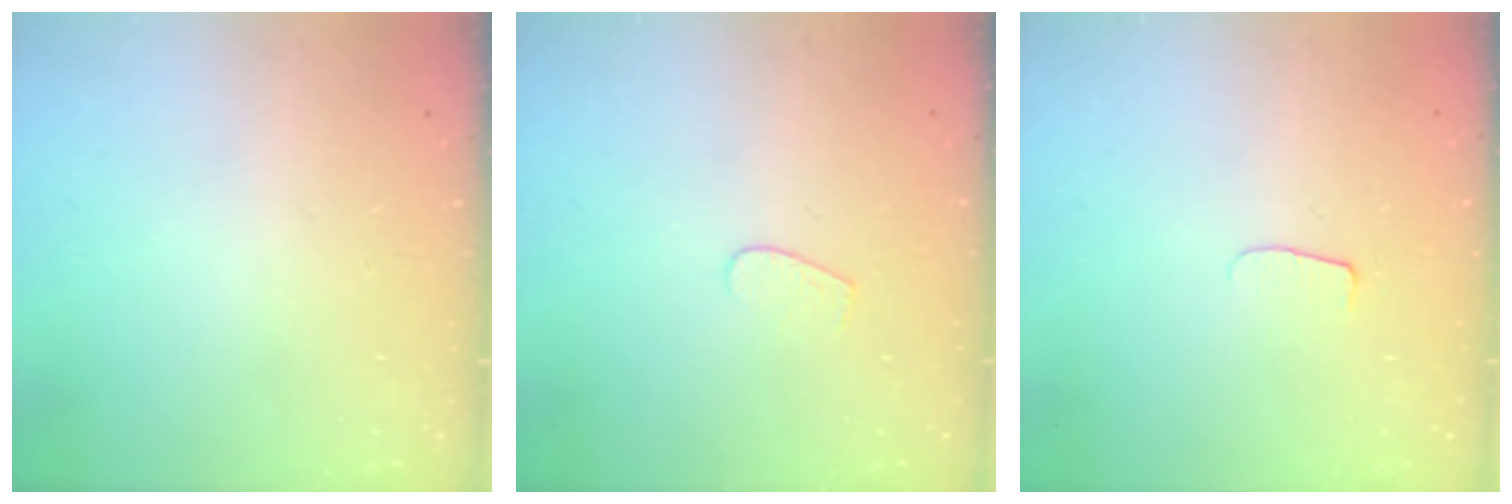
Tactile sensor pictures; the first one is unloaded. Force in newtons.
{"total": 3.3, "press": 3.3, "slide": 0.2}
{"total": 5.3, "press": 5.3, "slide": 0.5}